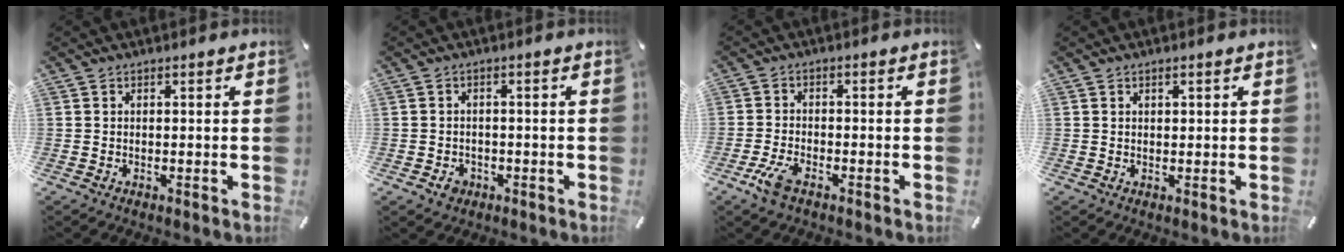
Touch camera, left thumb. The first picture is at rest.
{"total": 2.9, "force": [-1.3, 2.3, 1.1], "torque": [-0.018, 0.007, -0.026]}
{"total": 5.0, "force": [-3.0, 1.8, 3.6], "torque": [-0.095, -0.002, -0.061]}
{"total": 1.0, "force": [0.5, 0.5, 0.7], "torque": [-0.015, 0.003, 0.008]}